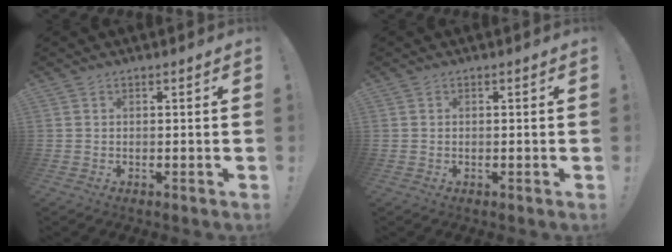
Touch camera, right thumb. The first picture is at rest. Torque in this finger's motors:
{"motor_torque": [-0.20, 0.26, 0.20, -0.21, -0.01]}